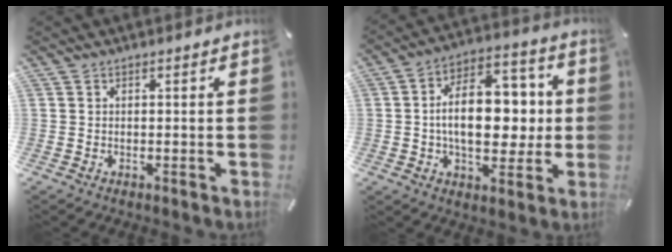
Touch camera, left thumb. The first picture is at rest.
{"total": 17.4, "force": [0.1, 10.8, 13.6], "torque": [-0.207, 0.003, 0.000]}